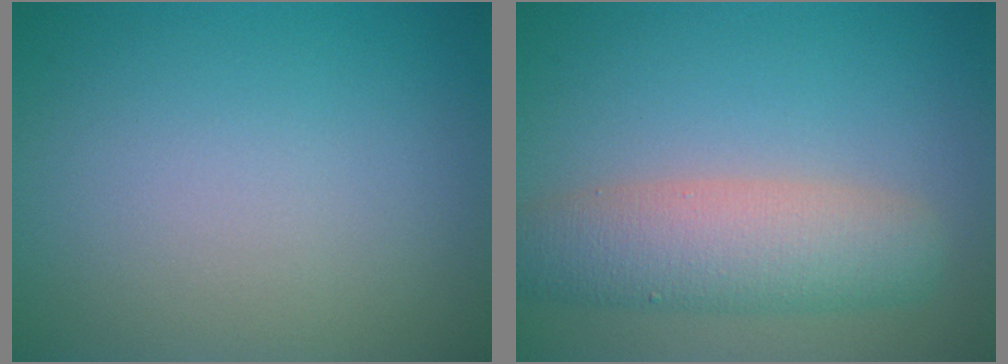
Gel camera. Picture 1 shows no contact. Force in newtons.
{"total": 5.6, "press": 5.6, "slide": 0.3}